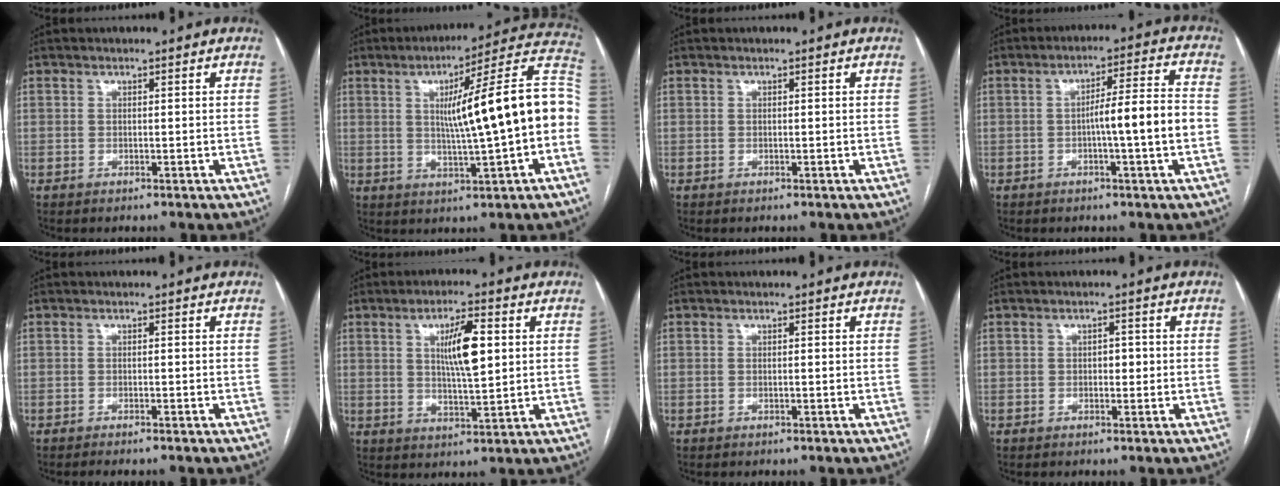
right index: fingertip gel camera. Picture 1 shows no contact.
{"total": 18.4, "force": [0.2, 0.4, 18.4], "torque": [-0.248, 0.031, -0.001]}
{"total": 0.0}
{"total": 8.6, "force": [-1.7, -0.3, 8.4], "torque": [-0.130, 0.014, -0.027]}
{"total": 2.4, "force": [-2.1, -0.2, 1.2], "torque": [-0.013, -0.003, -0.028]}
{"total": 7.7, "force": [1.9, 1.3, 7.3], "torque": [-0.126, 0.001, 0.034]}
{"total": 0.0}
{"total": 1.6, "force": [-0.1, 0.9, 1.3], "torque": [-0.014, 0.004, -0.004]}